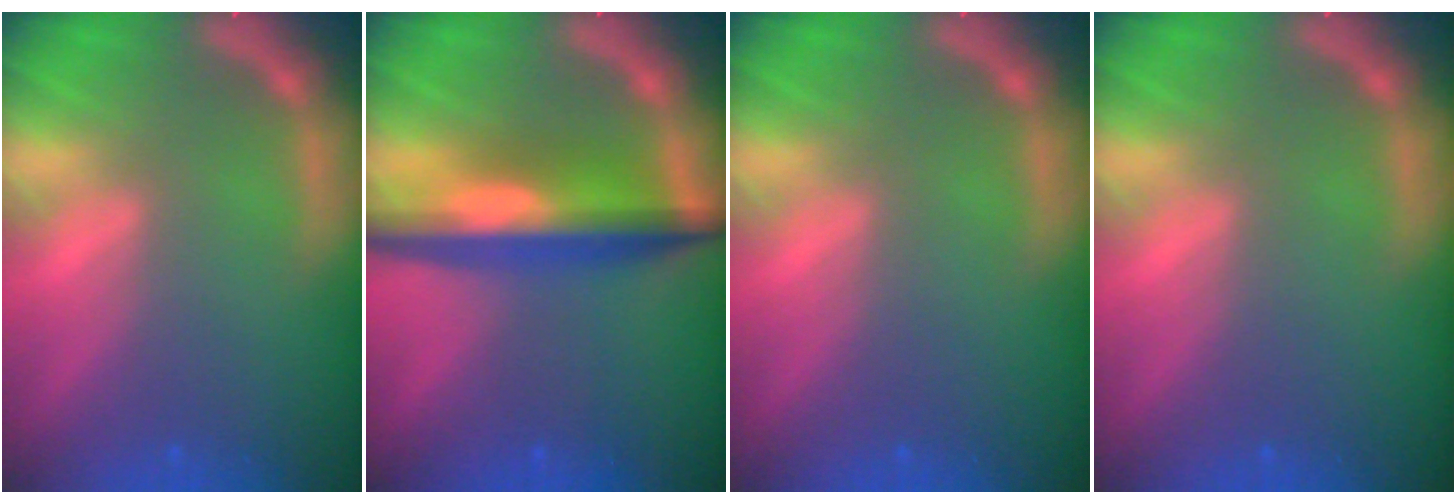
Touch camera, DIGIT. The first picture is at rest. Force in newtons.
{"total": 7.4}
{"total": 0.0}
{"total": 0.0}